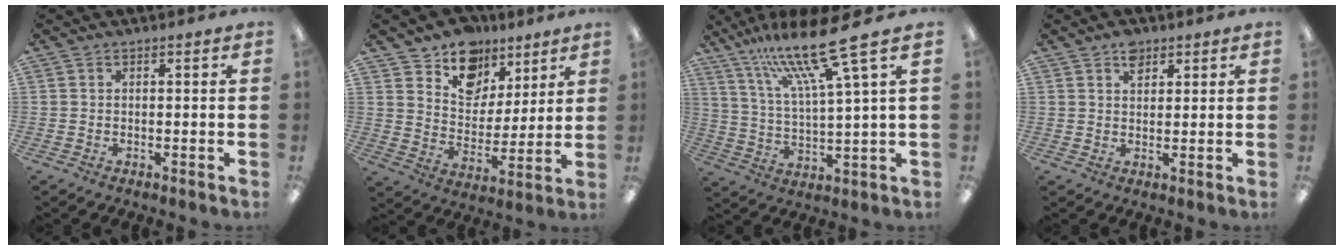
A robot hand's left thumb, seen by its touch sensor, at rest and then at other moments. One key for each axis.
{"total": 12.0, "fx": 8.9, "fy": 7.9, "fz": 2.0, "tx": -0.034, "ty": -0.067, "tz": 0.167}
{"total": 17.5, "fx": 12.4, "fy": 1.8, "fz": 12.2, "tx": -0.237, "ty": -0.066, "tz": 0.198}
{"total": 3.5, "fx": 2.2, "fy": 2.4, "fz": 1.2, "tx": -0.007, "ty": -0.007, "tz": 0.038}